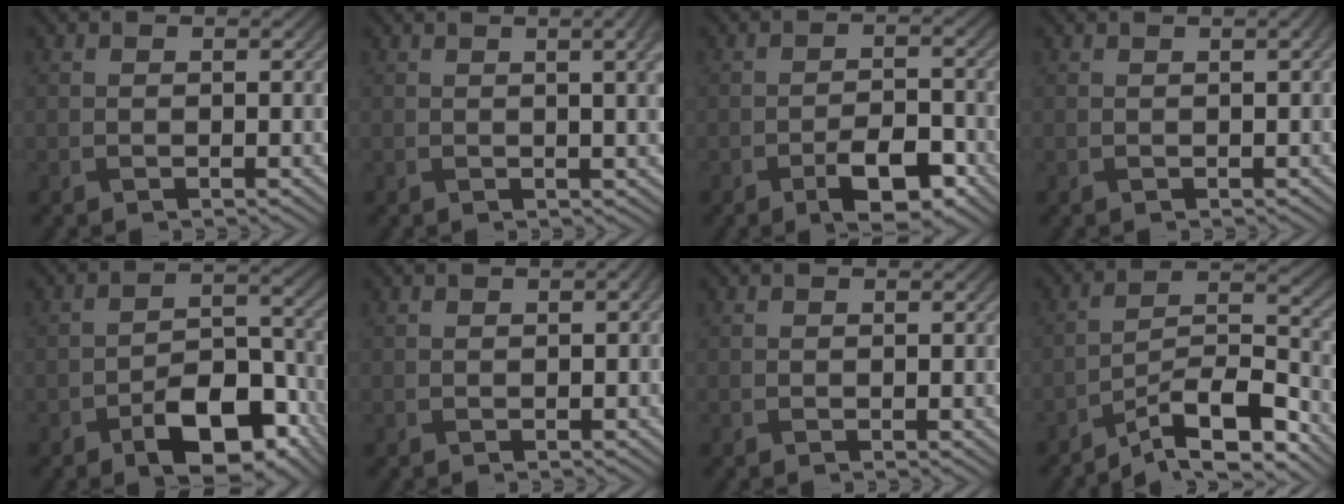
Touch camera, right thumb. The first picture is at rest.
{"total": 5.1, "force": [1.3, 1.4, 4.7], "torque": [-0.054, 0.013, 0.016]}
{"total": 5.8, "force": [-3.2, 2.3, 4.3], "torque": [-0.069, 0.004, -0.052]}
{"total": 1.3, "force": [0.6, 0.2, 1.1], "torque": [-0.019, 0.006, 0.002]}
{"total": 10.3, "force": [-5.6, 5.1, 6.9], "torque": [-0.099, -0.004, -0.092]}
{"total": 0.9, "force": [0.3, 0.2, 0.8], "torque": [-0.011, 0.004, 0.005]}
{"total": 0.0}
{"total": 11.0, "force": [-8.3, 2.5, 6.7], "torque": [-0.111, 0.008, -0.153]}